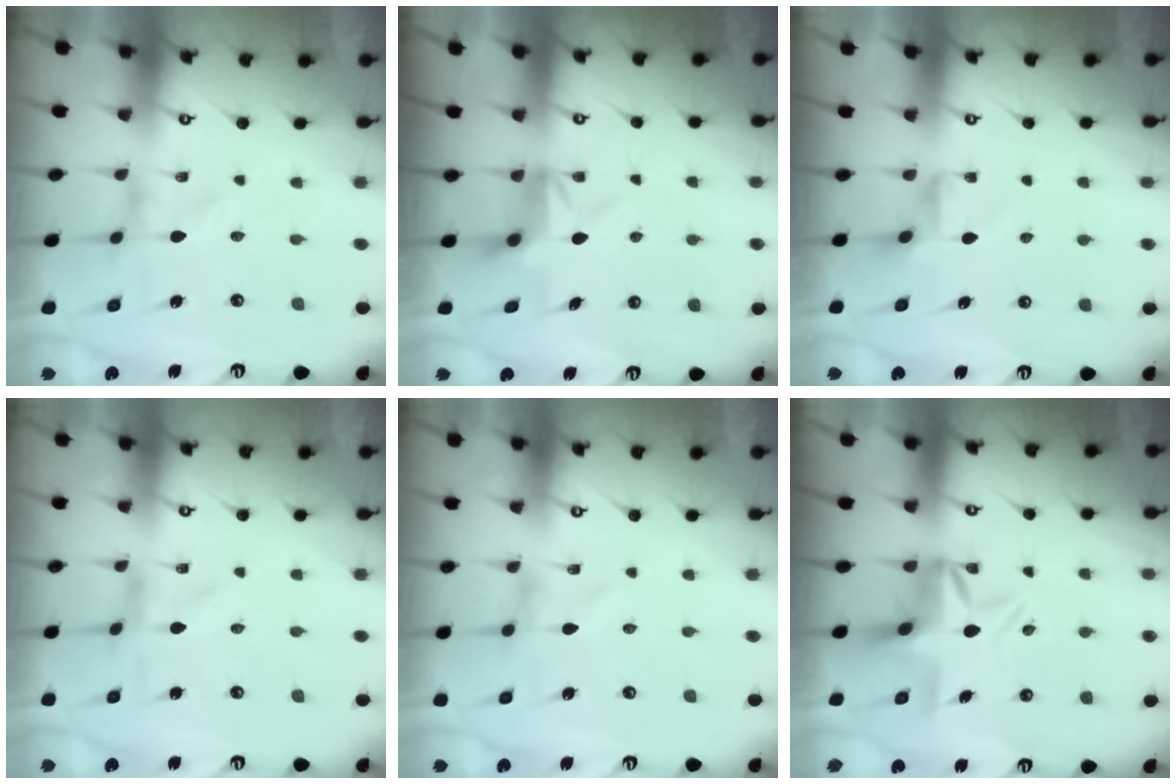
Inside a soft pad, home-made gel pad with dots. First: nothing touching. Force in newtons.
{"total": 5.2, "press": 5.2, "slide": 0.7}
{"total": 2.3, "press": 2.3, "slide": 0.5}
{"total": 0.0}
{"total": 0.0}
{"total": 7.3, "press": 6.9, "slide": 2.4}